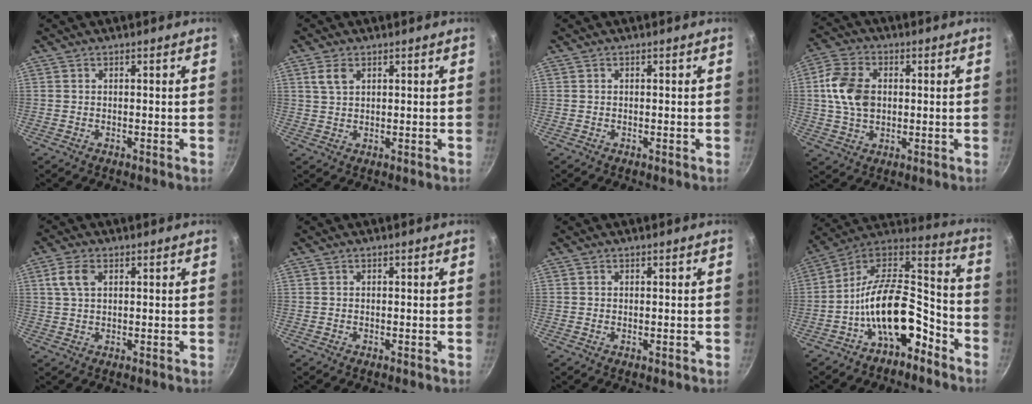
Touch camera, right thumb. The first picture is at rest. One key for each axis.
{"total": 3.3, "fx": 1.6, "fy": 1.9, "fz": 2.2, "tx": -0.039, "ty": -0.001, "tz": 0.031}
{"total": 0.0}
{"total": 10.4, "fx": 1.1, "fy": 7.3, "fz": 7.3, "tx": -0.127, "ty": 0.010, "tz": 0.012}
{"total": 4.5, "fx": 1.6, "fy": 2.5, "fz": 3.4, "tx": -0.069, "ty": 0.007, "tz": 0.030}
{"total": 0.0}
{"total": 0.0}
{"total": 18.1, "fx": -8.3, "fy": 9.2, "fz": 13.2, "tx": -0.188, "ty": 0.091, "tz": -0.150}